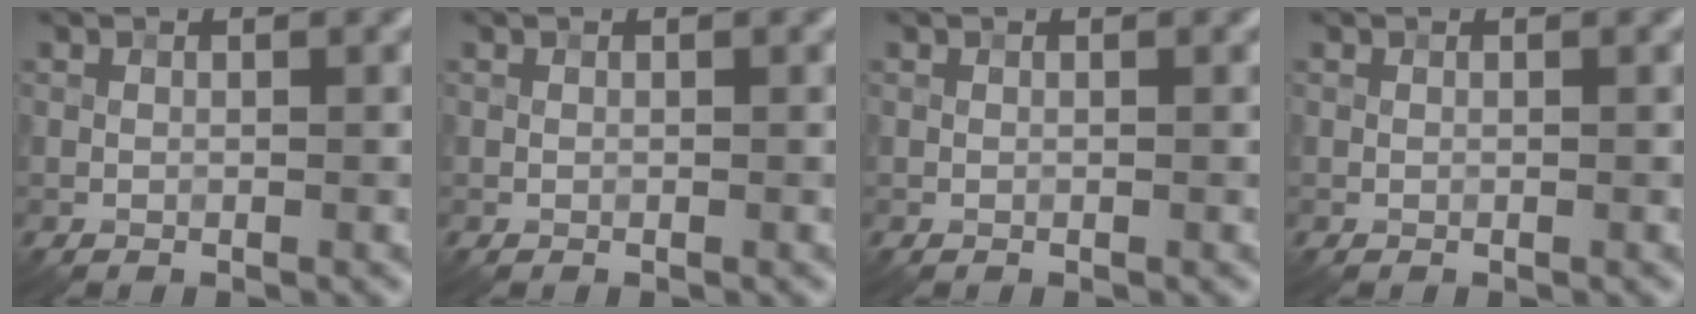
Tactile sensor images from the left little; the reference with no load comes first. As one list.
[{"total": 0.0}, {"total": 0.0}, {"total": 0.0}]